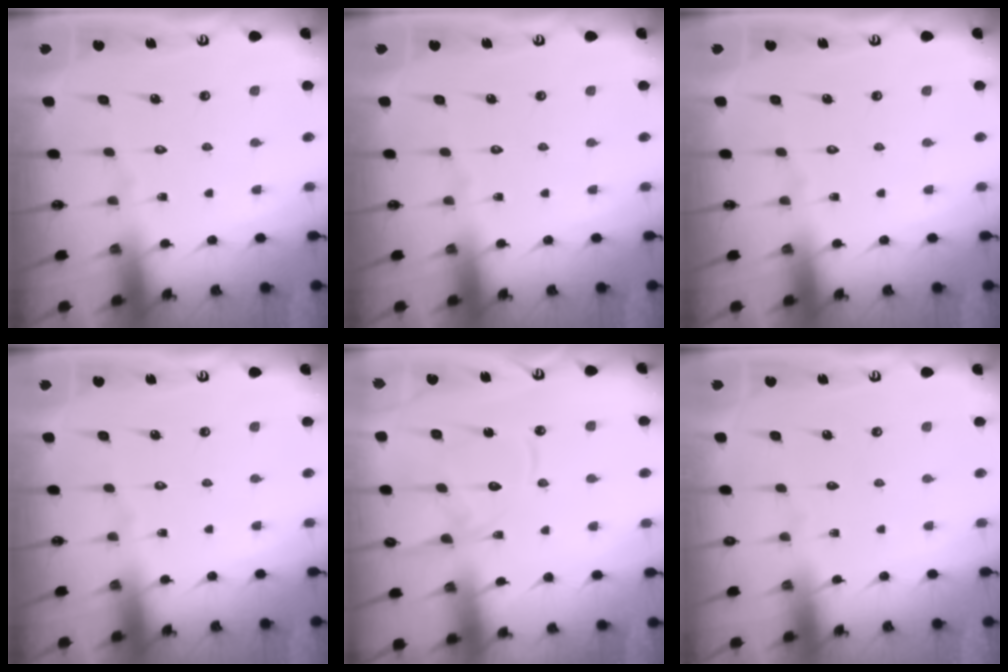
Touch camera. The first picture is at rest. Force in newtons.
{"total": 0.0}
{"total": 0.0}
{"total": 0.0}
{"total": 13.4, "press": 13.4, "slide": 1.4}
{"total": 0.0}